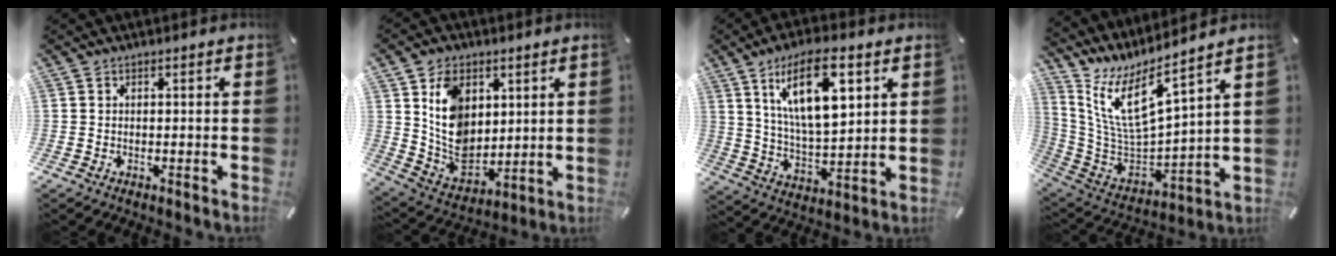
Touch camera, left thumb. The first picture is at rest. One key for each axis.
{"total": 12.6, "fx": 3.9, "fy": 9.9, "fz": 6.7, "tx": -0.135, "ty": -0.015, "tz": 0.079}
{"total": 16.7, "fx": 8.3, "fy": 6.7, "fz": 12.9, "tx": -0.252, "ty": -0.015, "tz": 0.134}
{"total": 12.0, "fx": 7.6, "fy": 3.7, "fz": 8.5, "tx": -0.191, "ty": -0.068, "tz": 0.133}